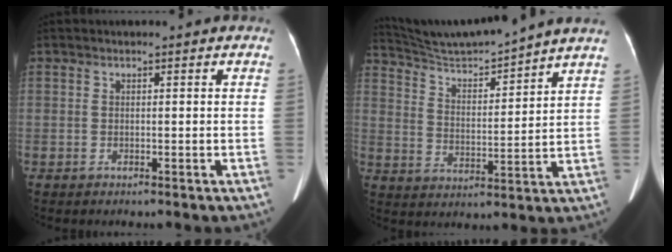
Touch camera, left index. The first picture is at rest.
{"total": 14.3, "force": [13.4, -1.8, 4.7], "torque": [-0.092, -0.007, 0.218]}